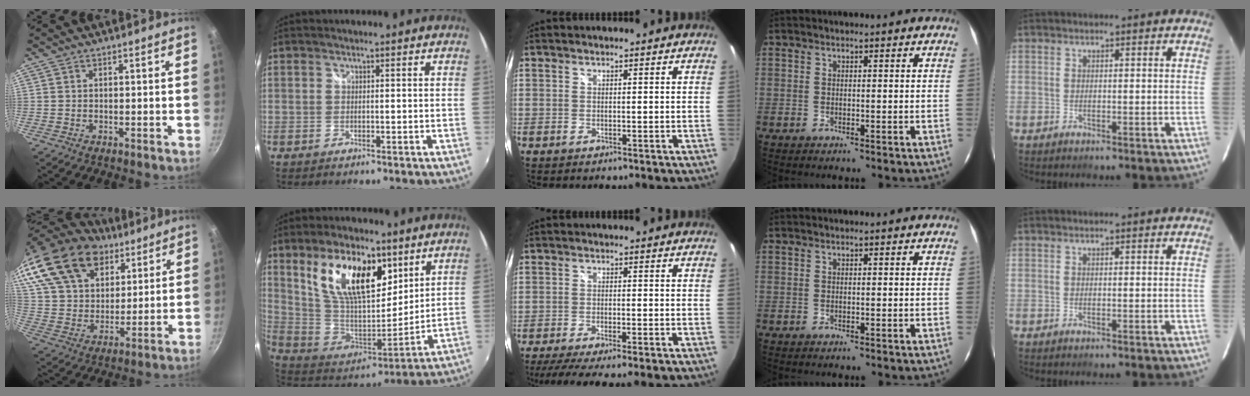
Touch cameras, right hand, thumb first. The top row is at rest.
{"thumb": {"total": 28.1, "force": [17.5, 17.1, 13.9], "torque": [-0.287, -0.008, 0.326]}, "index": {"total": 21.3, "force": [9.8, 10.9, 15.5], "torque": [-0.297, 0.013, 0.192]}, "middle": {"total": 8.8, "force": [-7.2, -0.1, 5.1], "torque": [-0.105, -0.027, -0.112]}}